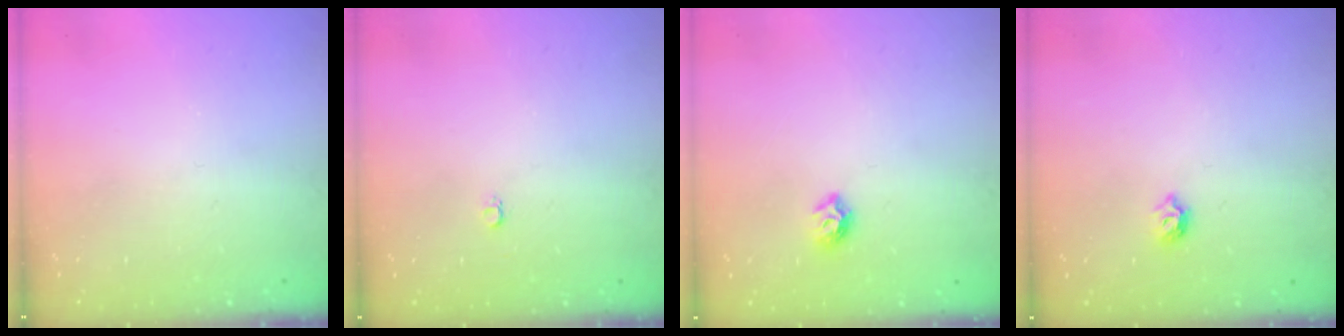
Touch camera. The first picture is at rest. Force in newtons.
{"total": 2.6, "press": 2.6, "slide": 0.3}
{"total": 6.0, "press": 5.9, "slide": 0.8}
{"total": 6.1, "press": 6.0, "slide": 1.1}